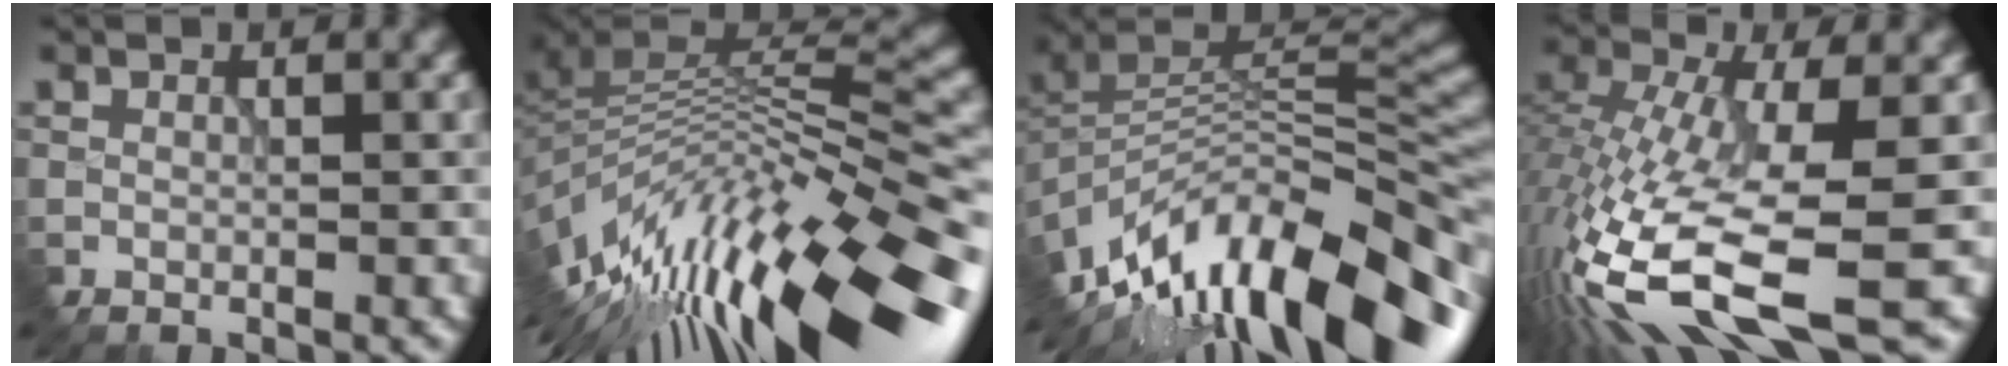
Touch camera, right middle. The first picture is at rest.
{"total": 13.1, "force": [-4.1, 5.2, 11.4], "torque": [-0.212, 0.018, -0.054]}
{"total": 13.9, "force": [-7.3, 6.1, 10.2], "torque": [-0.184, 0.019, -0.126]}
{"total": 13.3, "force": [-4.9, 4.0, 11.7], "torque": [-0.262, -0.013, -0.082]}